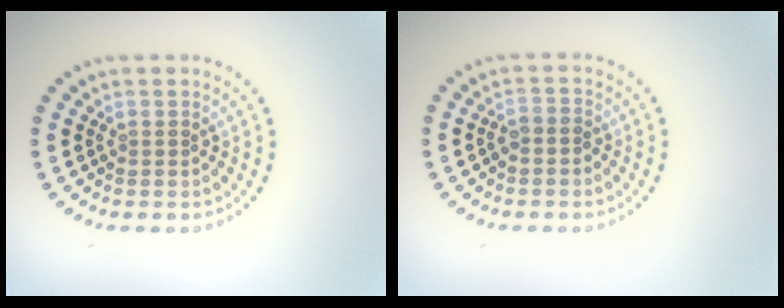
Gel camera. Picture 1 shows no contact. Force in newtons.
{"total": 1.1, "press": 0.9, "slide": 0.7}